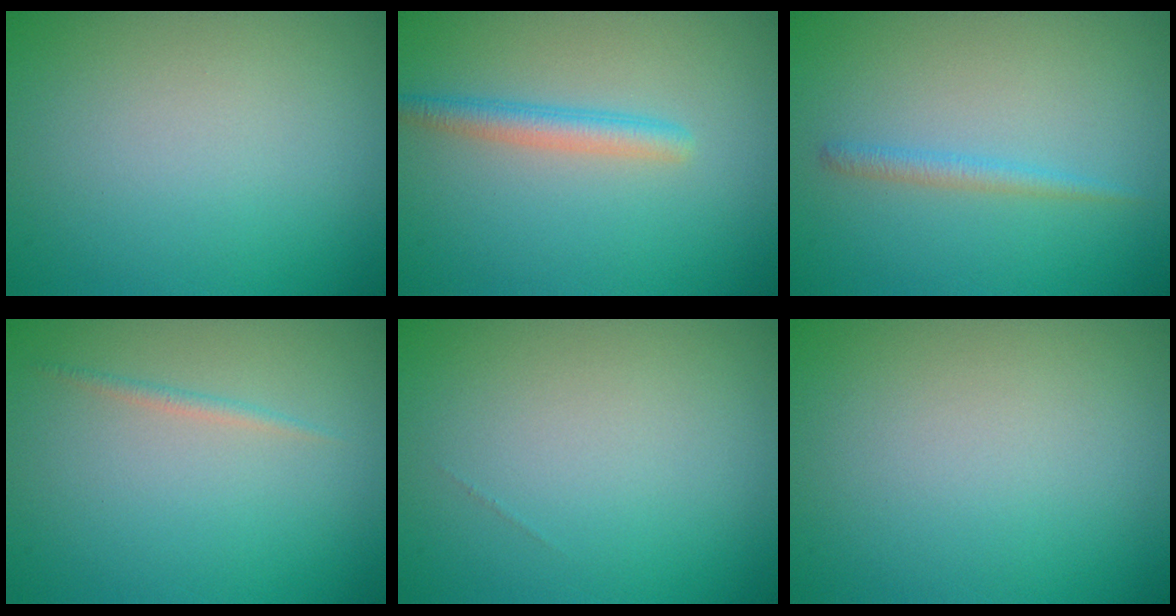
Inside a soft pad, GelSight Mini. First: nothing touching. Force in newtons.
{"total": 2.3, "press": 2.3, "slide": 0.1}
{"total": 1.3, "press": 1.3, "slide": 0.0}
{"total": 0.7, "press": 0.7, "slide": 0.1}
{"total": 0.0}
{"total": 0.0}